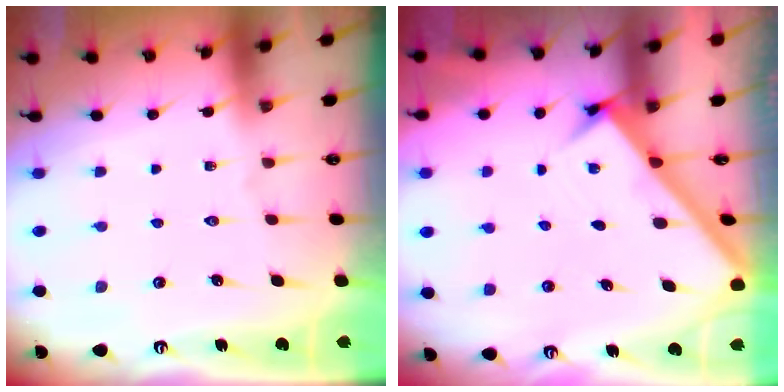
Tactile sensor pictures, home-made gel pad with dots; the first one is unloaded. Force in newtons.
{"total": 2.5, "press": 2.5, "slide": 0.3}